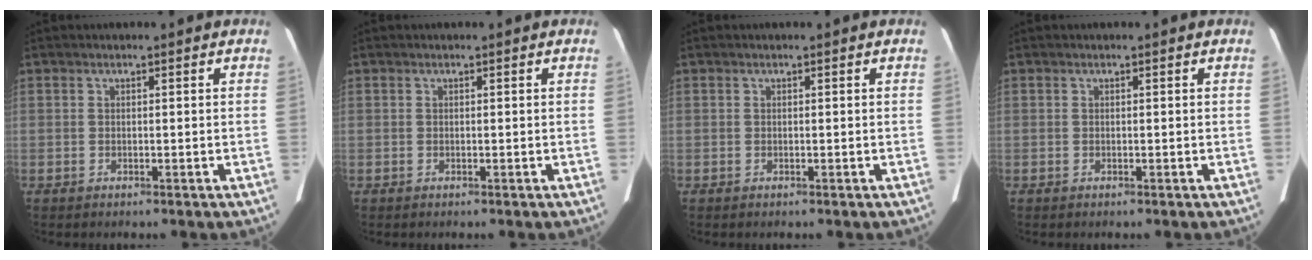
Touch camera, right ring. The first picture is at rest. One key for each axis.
{"total": 0.0}
{"total": 0.0}
{"total": 0.0}